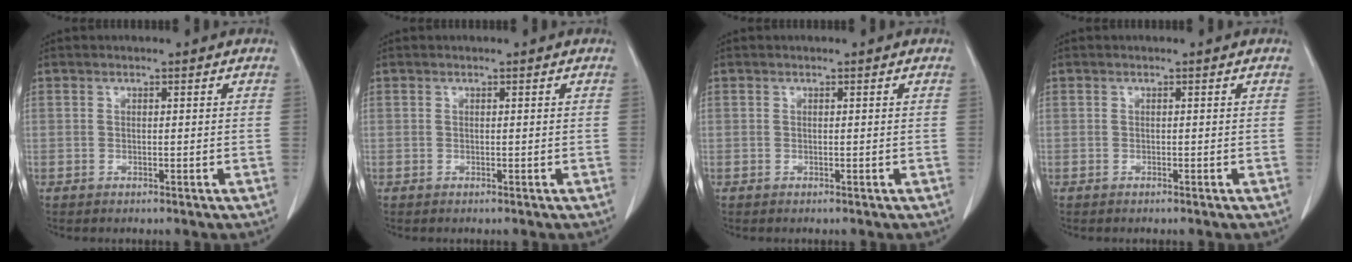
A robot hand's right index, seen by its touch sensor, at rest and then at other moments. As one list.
[{"total": 0.0}, {"total": 0.0}, {"total": 0.0}]